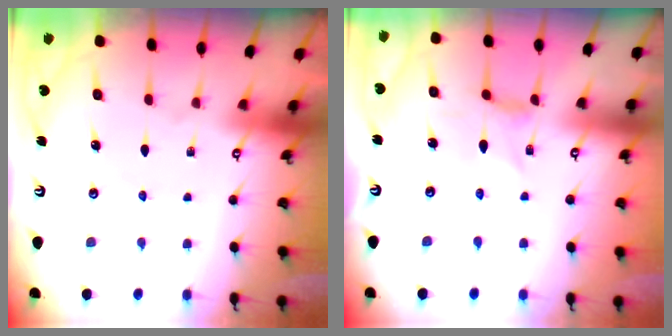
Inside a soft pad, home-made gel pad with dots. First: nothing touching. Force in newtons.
{"total": 0.0}